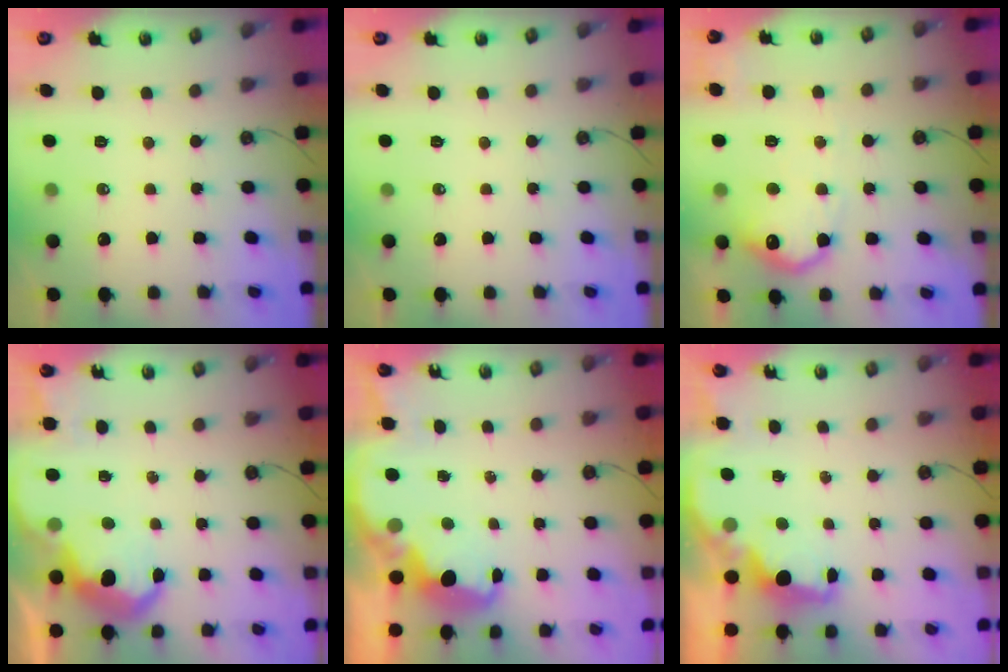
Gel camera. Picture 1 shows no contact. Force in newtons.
{"total": 0.0}
{"total": 15.4, "press": 15.4, "slide": 0.9}
{"total": 8.6, "press": 8.5, "slide": 0.6}
{"total": 5.6, "press": 5.6, "slide": 0.5}
{"total": 2.5, "press": 2.3, "slide": 0.8}